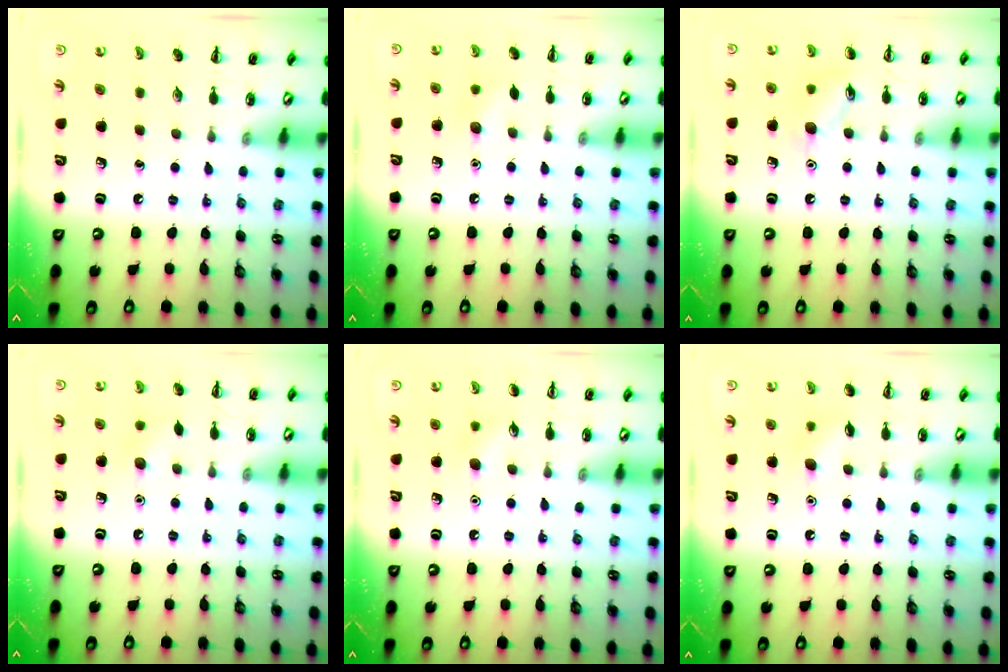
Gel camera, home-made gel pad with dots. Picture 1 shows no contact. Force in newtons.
{"total": 5.5, "press": 5.3, "slide": 1.6}
{"total": 8.1, "press": 8.1, "slide": 0.5}
{"total": 5.5, "press": 5.4, "slide": 1.2}
{"total": 5.4, "press": 5.2, "slide": 1.1}
{"total": 7.1, "press": 6.9, "slide": 1.7}